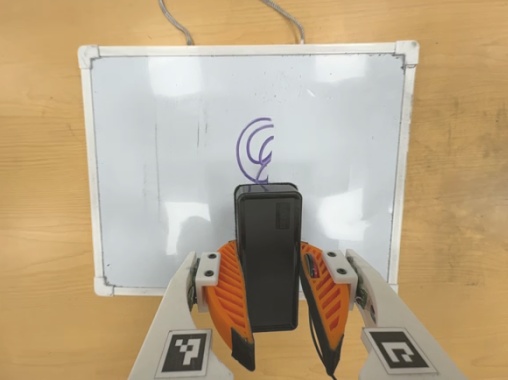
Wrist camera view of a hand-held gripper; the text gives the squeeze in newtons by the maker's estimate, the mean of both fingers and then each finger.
{"total": 7.4, "left": 6.6, "right": 8.2}